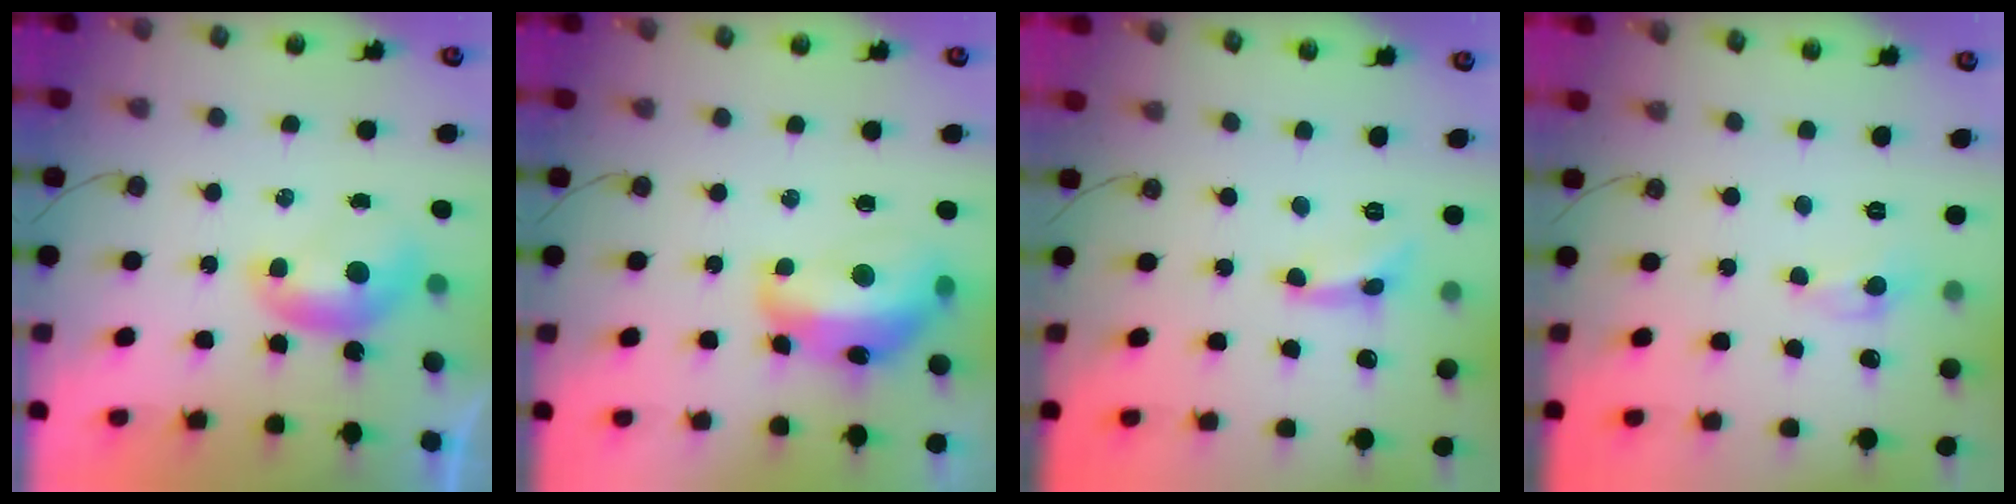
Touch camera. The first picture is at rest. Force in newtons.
{"total": 7.6, "press": 7.5, "slide": 1.2}
{"total": 1.1, "press": 1.0, "slide": 0.4}
{"total": 0.0}